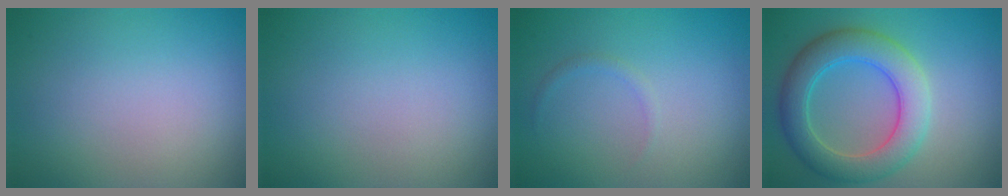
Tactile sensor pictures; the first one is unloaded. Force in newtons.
{"total": 0.0}
{"total": 0.7, "press": 0.7, "slide": 0.1}
{"total": 6.1, "press": 6.0, "slide": 0.3}